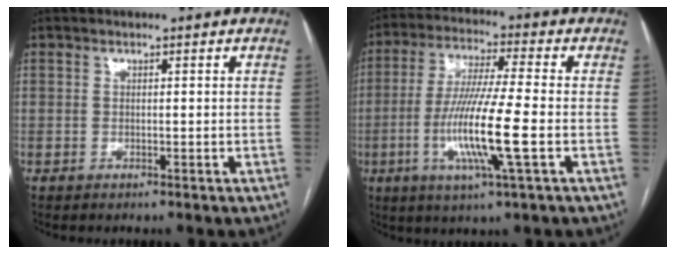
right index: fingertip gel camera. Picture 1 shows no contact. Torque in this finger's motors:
{"motor_torque": [1.95, -0.19, 0.48, 0.15]}